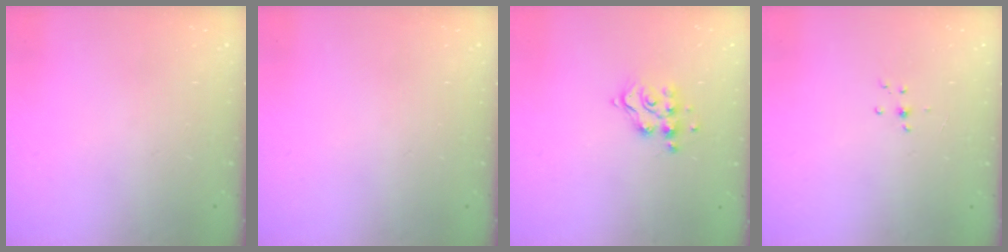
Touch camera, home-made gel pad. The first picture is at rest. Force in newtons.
{"total": 0.0}
{"total": 9.4, "press": 9.4, "slide": 0.3}
{"total": 4.8, "press": 4.7, "slide": 0.7}